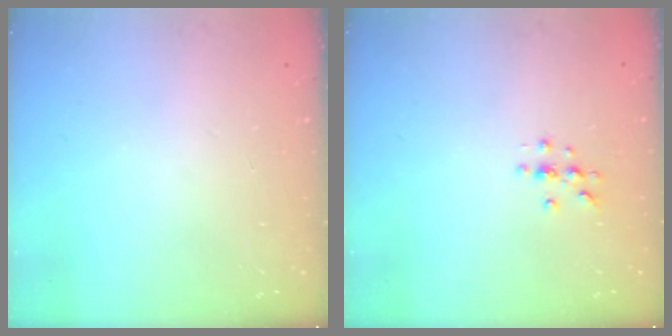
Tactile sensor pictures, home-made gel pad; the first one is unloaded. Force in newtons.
{"total": 4.2, "press": 4.2, "slide": 0.5}